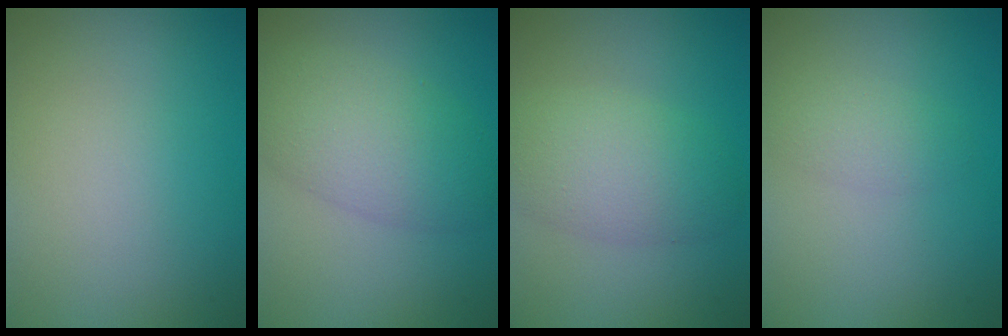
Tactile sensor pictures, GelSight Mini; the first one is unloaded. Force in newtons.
{"total": 5.4, "press": 5.4, "slide": 0.2}
{"total": 4.8, "press": 4.7, "slide": 0.2}
{"total": 1.9, "press": 1.9, "slide": 0.1}